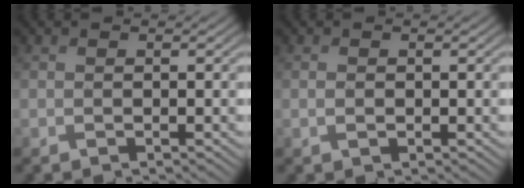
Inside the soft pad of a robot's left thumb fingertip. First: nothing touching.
{"total": 0.9, "force": [-0.1, 0.6, 0.7], "torque": [-0.015, -0.002, -0.001]}